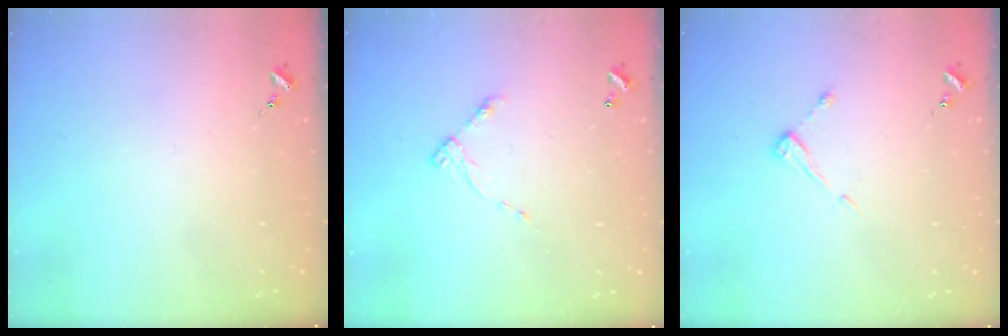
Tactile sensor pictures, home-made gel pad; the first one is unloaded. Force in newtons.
{"total": 5.9, "press": 5.9, "slide": 0.4}
{"total": 4.7, "press": 4.7, "slide": 0.4}